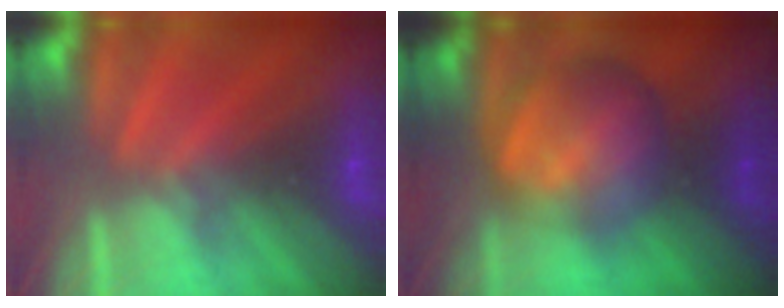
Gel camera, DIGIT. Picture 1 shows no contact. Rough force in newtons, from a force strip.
{"total": 6.1}